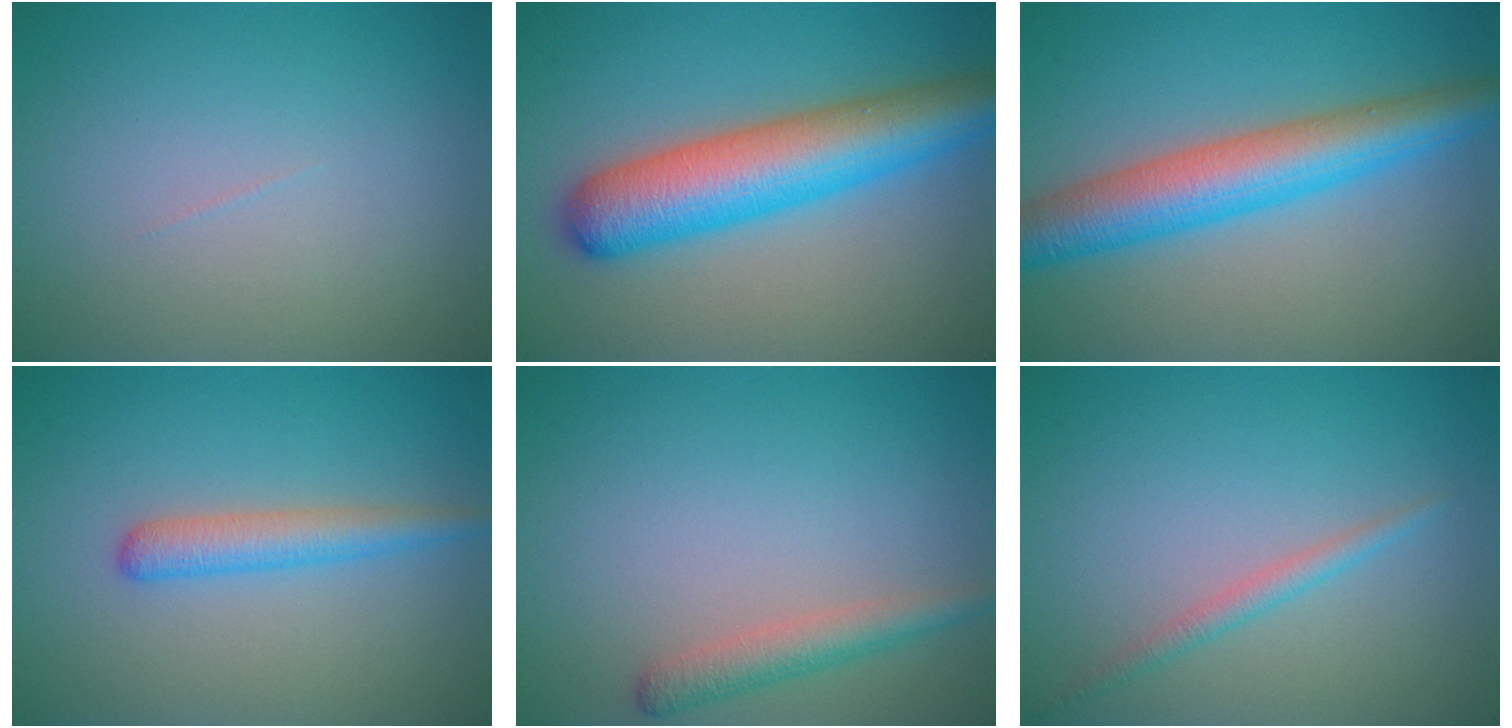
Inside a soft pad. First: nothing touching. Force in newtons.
{"total": 8.9, "press": 8.9, "slide": 0.3}
{"total": 7.2, "press": 7.2, "slide": 0.1}
{"total": 2.7, "press": 2.7, "slide": 0.1}
{"total": 2.4, "press": 2.4, "slide": 0.1}
{"total": 1.5, "press": 1.5, "slide": 0.1}